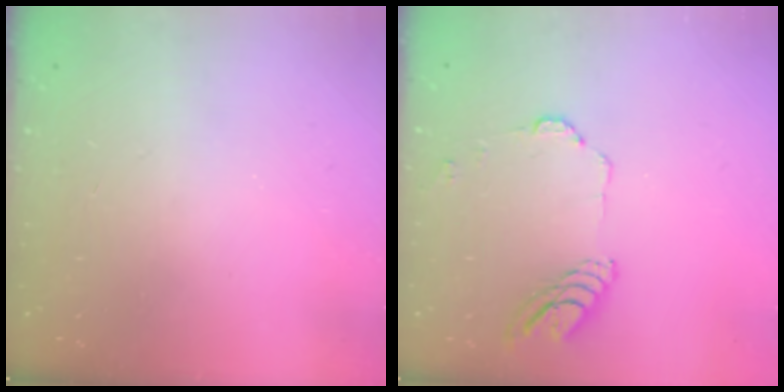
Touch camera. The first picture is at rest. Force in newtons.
{"total": 8.4, "press": 8.4, "slide": 0.3}